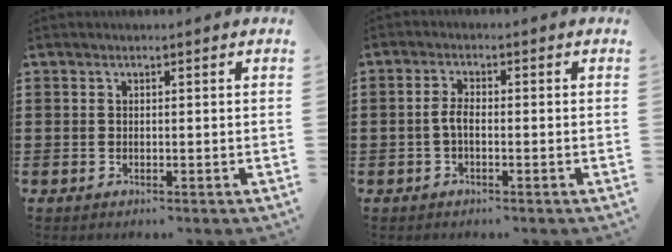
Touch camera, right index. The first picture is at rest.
{"total": 2.5, "force": [-0.7, 0.9, 2.2], "torque": [-0.056, -0.002, -0.018]}